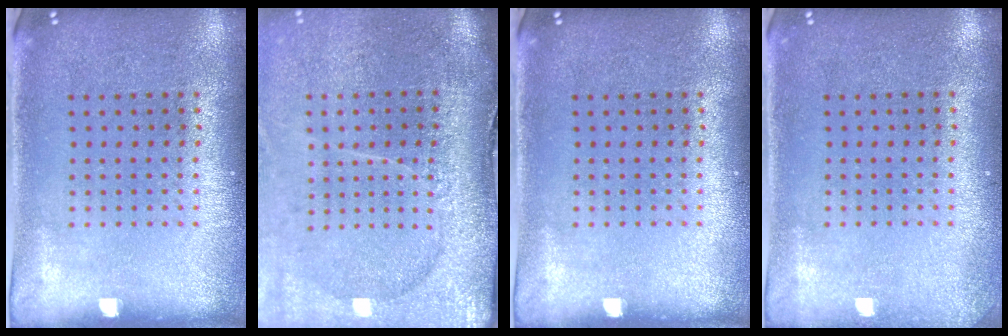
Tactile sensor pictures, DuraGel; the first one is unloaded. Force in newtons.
{"total": 4.5, "press": 3.6, "slide": 2.7}
{"total": 0.0}
{"total": 1.0, "press": 1.0, "slide": 0.1}